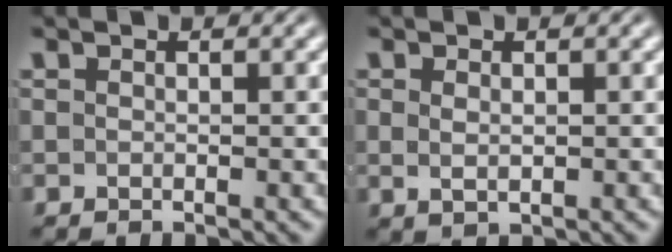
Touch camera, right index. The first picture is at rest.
{"total": 0.9, "force": [0.2, 0.1, 0.9], "torque": [-0.014, -0.011, 0.017]}